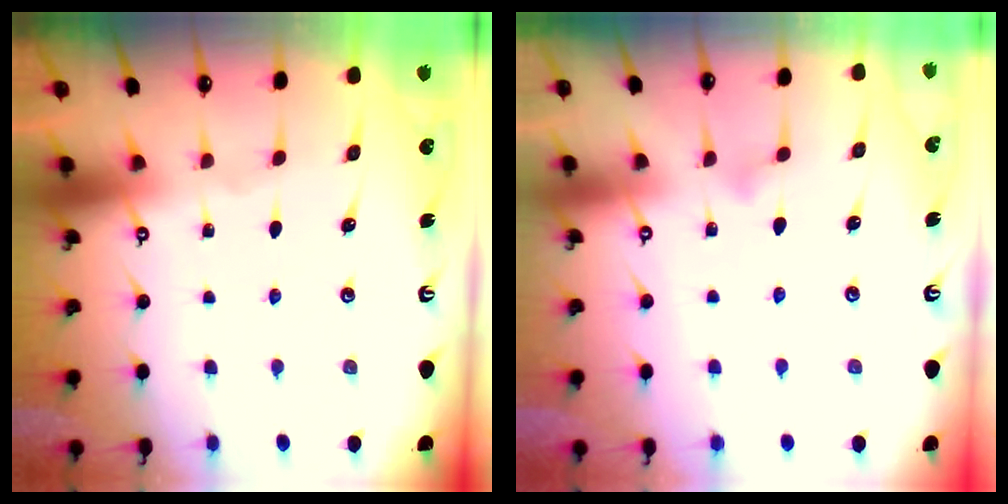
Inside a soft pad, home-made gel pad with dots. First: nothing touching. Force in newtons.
{"total": 3.9, "press": 3.9, "slide": 0.2}